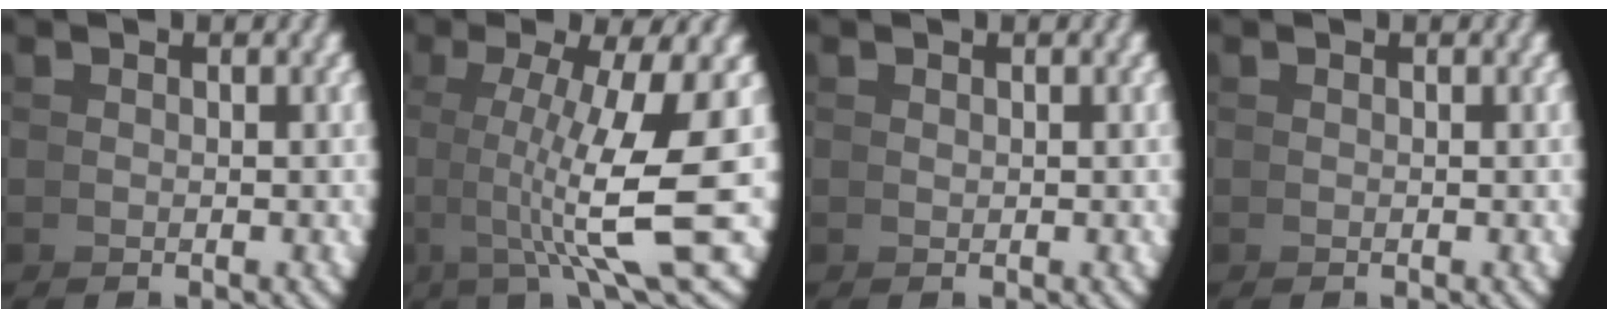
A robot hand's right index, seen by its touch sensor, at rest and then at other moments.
{"total": 9.7, "force": [1.2, 2.7, 9.3], "torque": [-0.133, -0.006, 0.028]}
{"total": 0.5, "force": [0.4, -0.3, -0.2], "torque": [-0.002, -0.004, 0.013]}
{"total": 0.0}